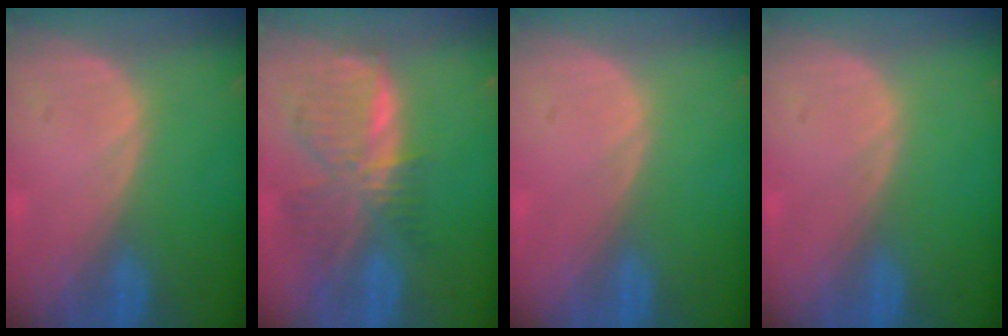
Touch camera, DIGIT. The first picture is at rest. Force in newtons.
{"total": 8.5, "press": 7.4, "slide": 4.2}
{"total": 0.0}
{"total": 0.0}